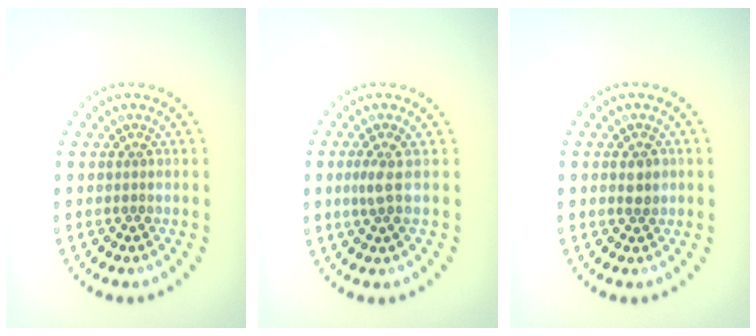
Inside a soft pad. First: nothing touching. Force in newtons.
{"total": 1.8, "press": 1.3, "slide": 1.2}
{"total": 1.3, "press": 1.3, "slide": 0.2}